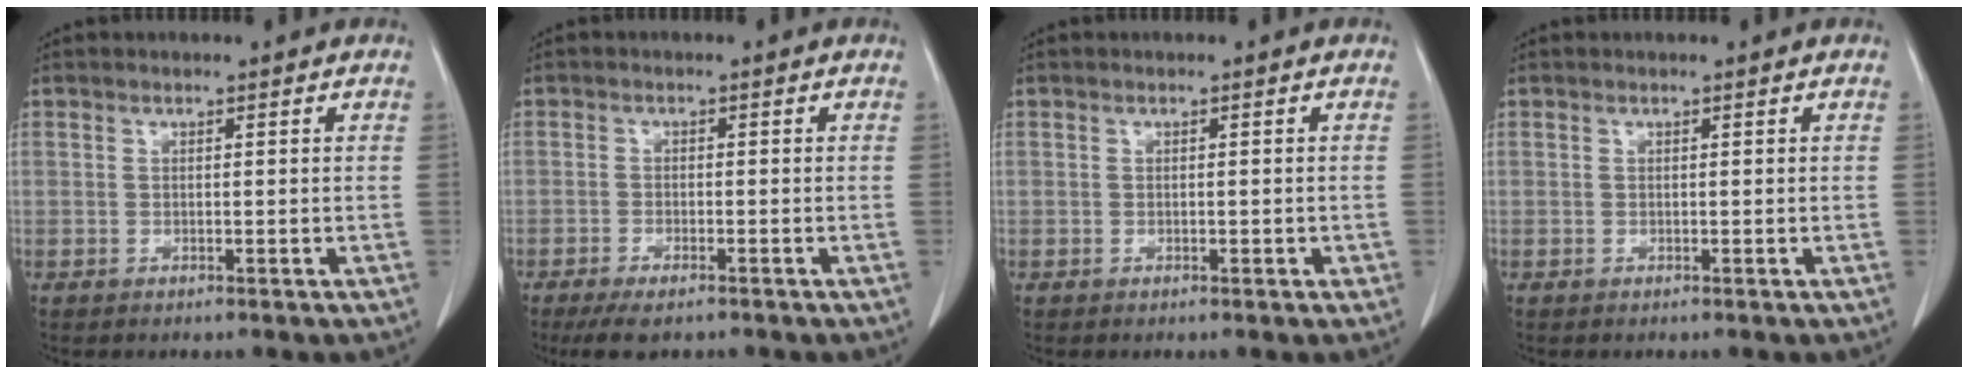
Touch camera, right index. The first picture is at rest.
{"total": 5.1, "force": [-3.9, 1.5, 2.9], "torque": [-0.045, -0.009, -0.061]}
{"total": 0.9, "force": [-0.2, 0.4, 0.7], "torque": [-0.012, 0.001, -0.002]}
{"total": 0.0}